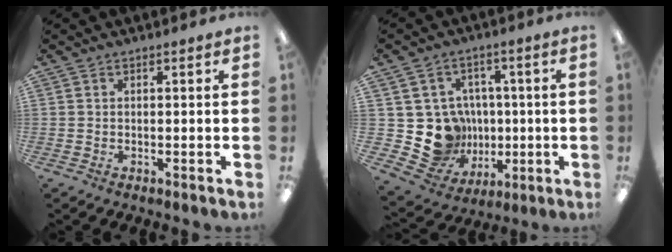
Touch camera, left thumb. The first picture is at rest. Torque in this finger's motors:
{"motor_torque": [0.03, 0.12, 0.00, -0.08, 0.01]}